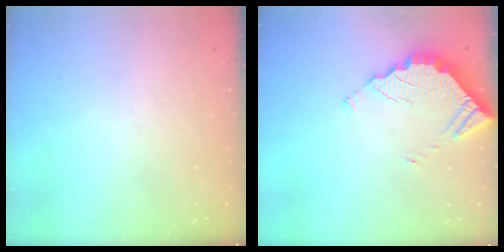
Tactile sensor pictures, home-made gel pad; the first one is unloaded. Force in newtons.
{"total": 3.4, "press": 3.4, "slide": 0.2}